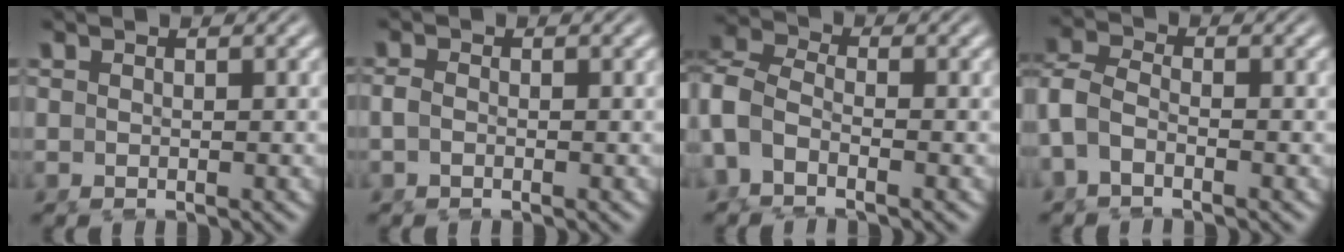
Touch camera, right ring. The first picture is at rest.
{"total": 0.8, "force": [-0.6, -0.1, 0.6], "torque": [-0.016, -0.007, -0.008]}
{"total": 7.4, "force": [-1.4, 6.1, 3.9], "torque": [-0.113, -0.021, -0.029]}
{"total": 5.0, "force": [-1.5, 4.0, 2.8], "torque": [-0.075, -0.016, -0.029]}